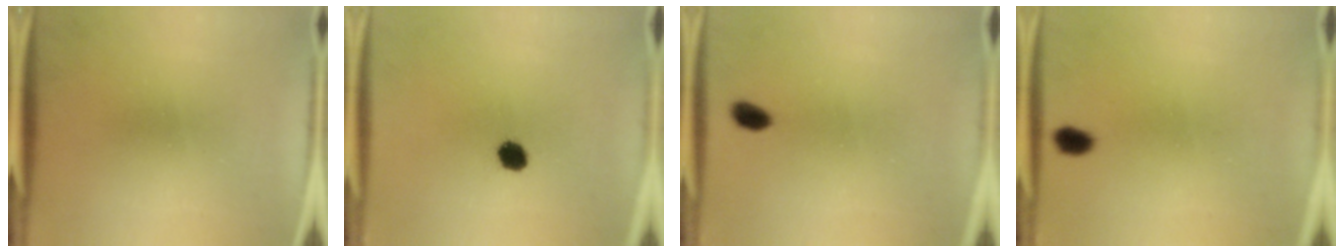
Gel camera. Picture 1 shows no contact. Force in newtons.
{"total": 4.2}
{"total": 2.7}
{"total": 2.4}